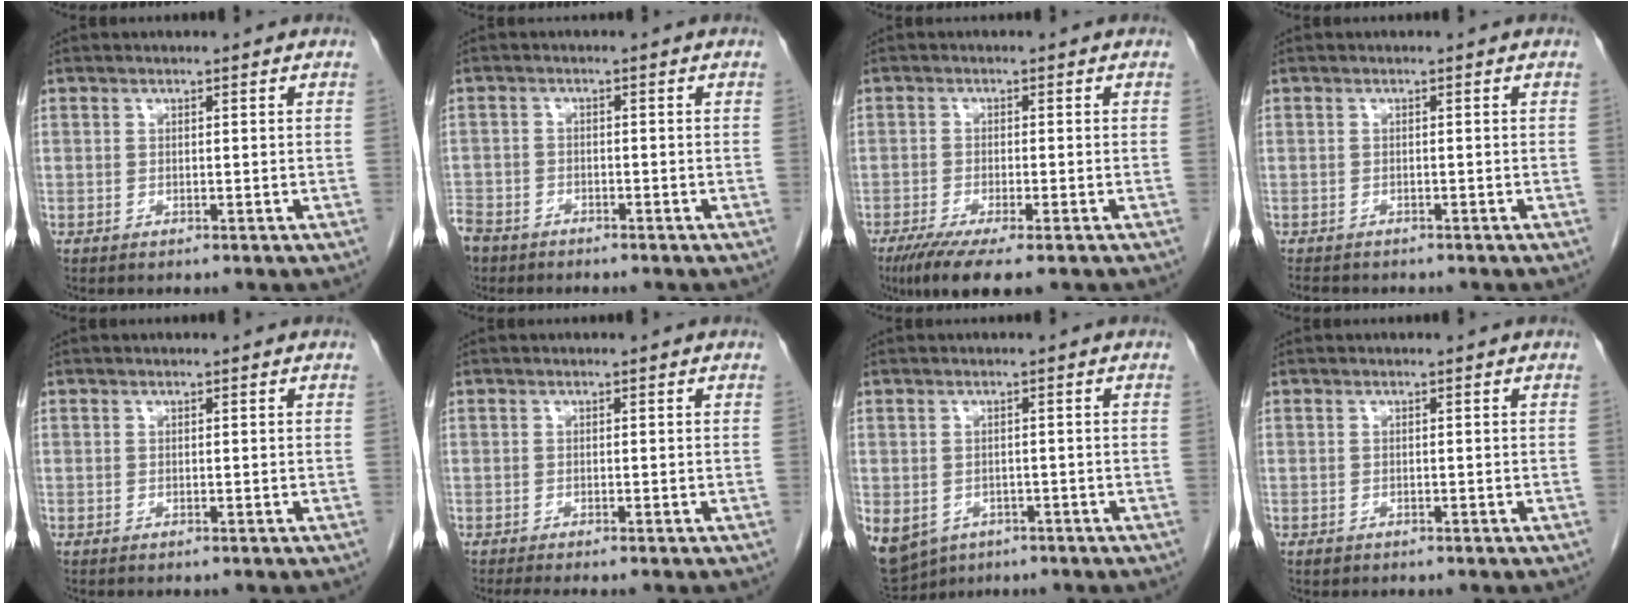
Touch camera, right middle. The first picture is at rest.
{"total": 6.7, "force": [-5.1, 3.9, 1.8], "torque": [-0.054, -0.008, -0.095]}
{"total": 7.0, "force": [-4.7, 0.7, 5.1], "torque": [-0.084, -0.019, -0.077]}
{"total": 3.0, "force": [-2.6, 1.0, 1.2], "torque": [-0.022, -0.008, -0.035]}
{"total": 0.0}
{"total": 1.9, "force": [-1.5, -0.2, 1.1], "torque": [-0.021, -0.007, -0.026]}
{"total": 16.4, "force": [-7.6, 12.9, 6.6], "torque": [-0.215, -0.013, -0.096]}
{"total": 0.7, "force": [-0.4, 0.5, 0.2], "torque": [-0.005, 0.001, -0.005]}